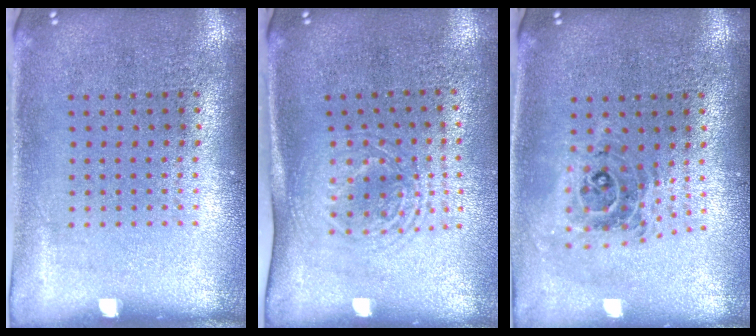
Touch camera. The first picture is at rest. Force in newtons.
{"total": 1.7, "press": 1.3, "slide": 1.0}
{"total": 0.9, "press": 0.8, "slide": 0.2}